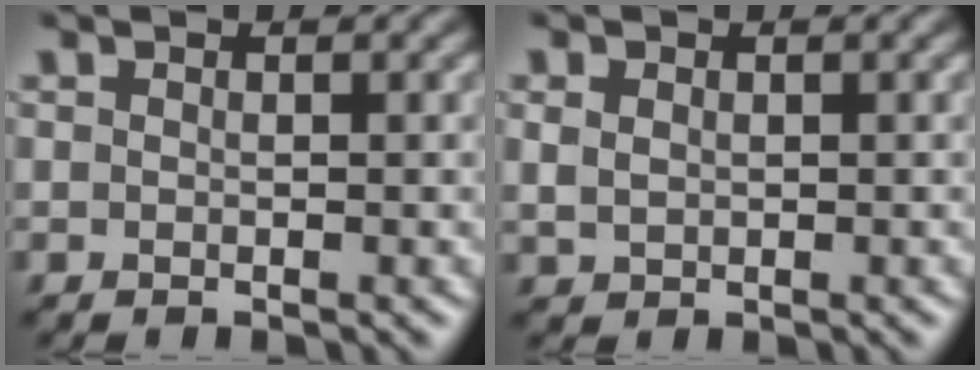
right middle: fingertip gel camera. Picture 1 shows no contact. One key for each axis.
{"total": 1.1, "fx": 0.6, "fy": 0.9, "fz": 0.4, "tx": -0.012, "ty": 0.002, "tz": 0.014}